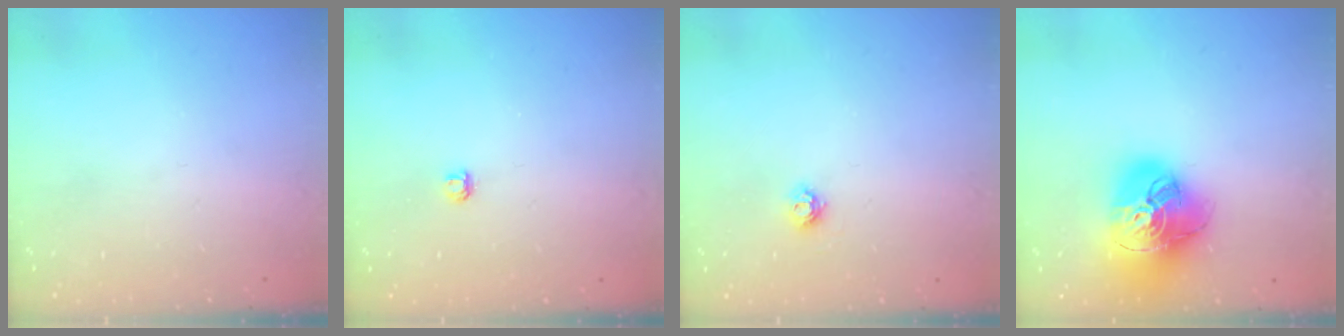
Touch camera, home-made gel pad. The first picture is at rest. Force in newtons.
{"total": 2.8, "press": 2.8, "slide": 0.3}
{"total": 4.3, "press": 4.3, "slide": 0.6}
{"total": 20.6, "press": 20.5, "slide": 2.1}